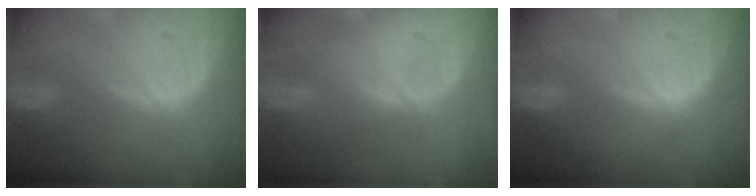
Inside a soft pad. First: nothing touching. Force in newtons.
{"total": 0.0}
{"total": 0.0}